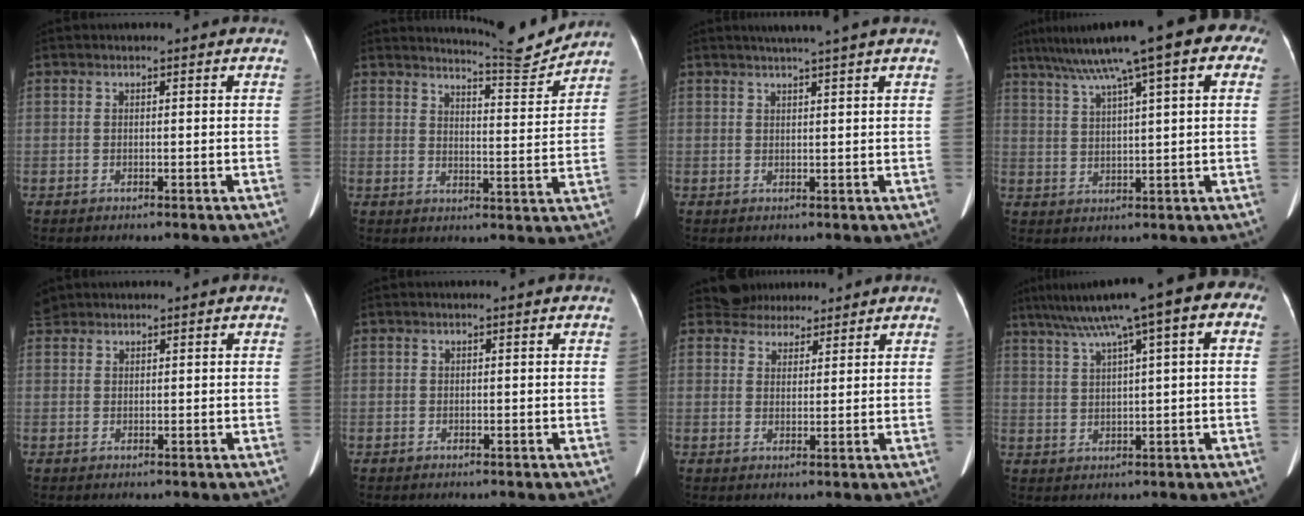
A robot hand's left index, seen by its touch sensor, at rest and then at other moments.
{"total": 8.3, "force": [8.2, -0.9, 0.6], "torque": [-0.023, -0.033, 0.115]}
{"total": 5.3, "force": [4.4, -1.1, 2.8], "torque": [-0.038, 0.015, 0.059]}
{"total": 17.3, "force": [10.5, 2.6, 13.4], "torque": [-0.217, 0.057, 0.146]}
{"total": 1.7, "force": [1.1, 1.3, -0.2], "torque": [0.001, 0.025, 0.022]}
{"total": 0.7, "force": [-0.5, 0.4, -0.2], "torque": [0.003, 0.006, -0.010]}
{"total": 4.2, "force": [3.6, 2.1, -0.5], "torque": [0.008, 0.018, 0.056]}
{"total": 13.6, "force": [6.7, 1.8, 11.6], "torque": [-0.184, 0.054, 0.097]}